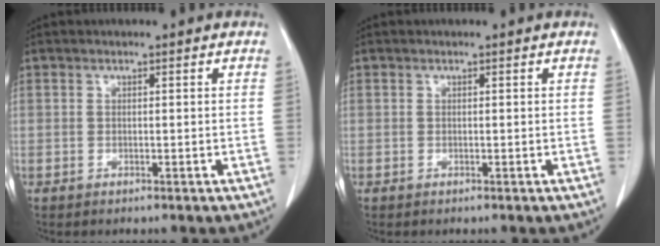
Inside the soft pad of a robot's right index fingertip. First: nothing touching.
{"total": 0.0}